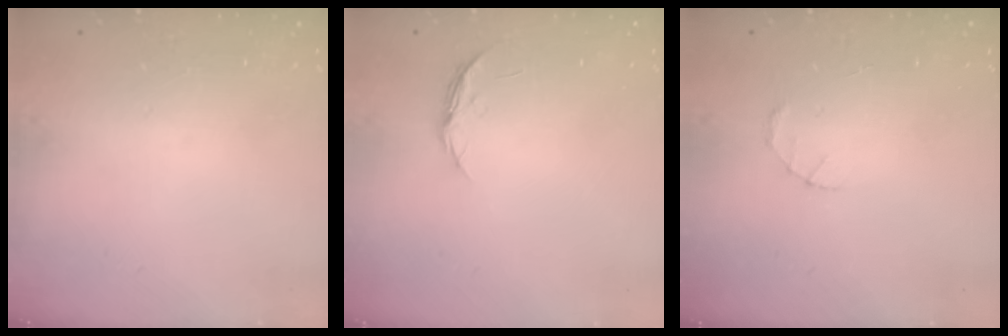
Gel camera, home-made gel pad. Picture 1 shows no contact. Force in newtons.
{"total": 4.5, "press": 4.5, "slide": 0.5}
{"total": 1.5, "press": 1.5, "slide": 0.3}